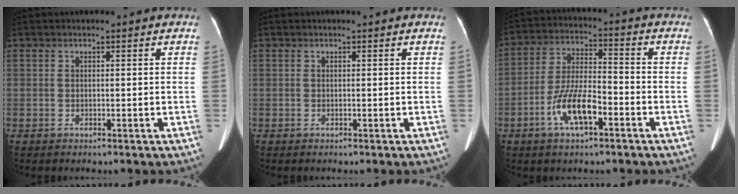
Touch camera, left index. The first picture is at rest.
{"total": 0.0}
{"total": 9.2, "force": [-4.4, 2.7, 7.6], "torque": [-0.156, -0.003, -0.083]}